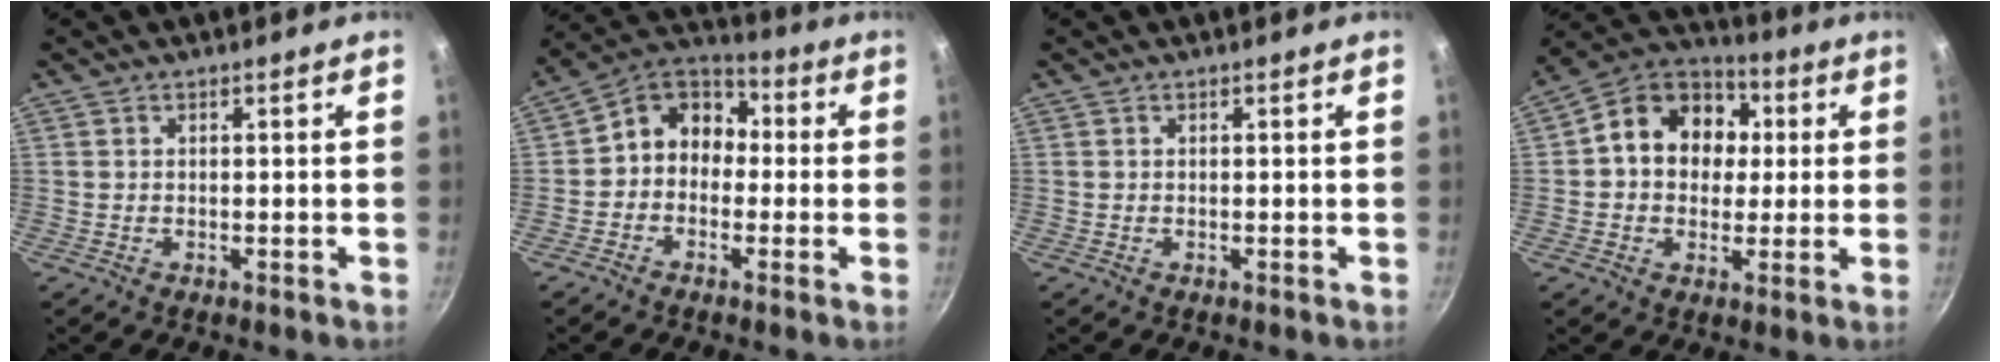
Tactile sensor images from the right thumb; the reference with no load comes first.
{"total": 9.3, "force": [-0.6, 7.8, 5.1], "torque": [-0.047, 0.043, -0.037]}
{"total": 0.0}
{"total": 14.7, "force": [2.2, 11.9, 8.3], "torque": [-0.099, 0.026, 0.016]}